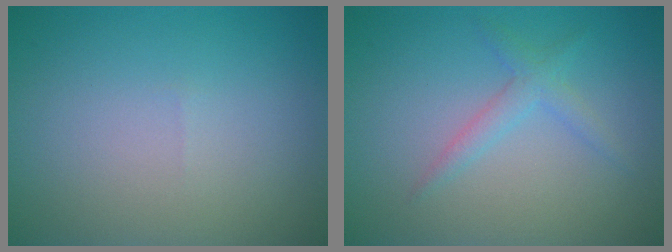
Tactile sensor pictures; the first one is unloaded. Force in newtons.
{"total": 1.9, "press": 1.9, "slide": 0.0}